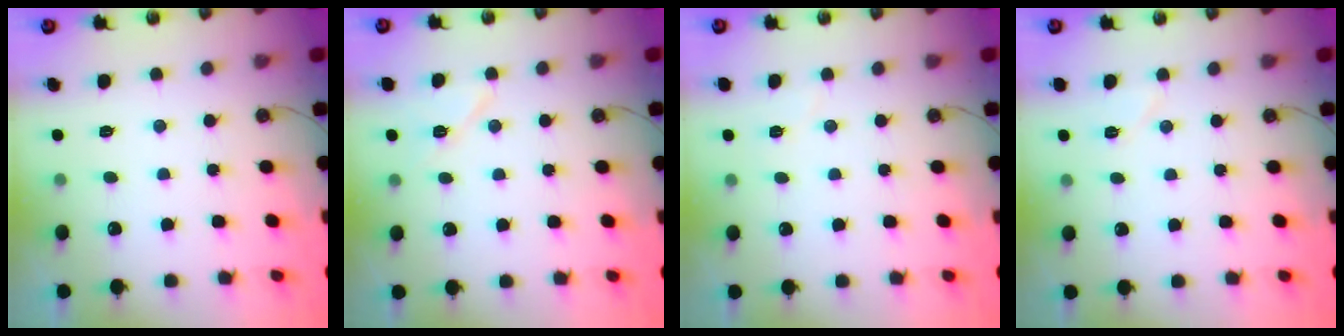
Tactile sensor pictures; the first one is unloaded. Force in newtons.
{"total": 7.5, "press": 7.3, "slide": 1.6}
{"total": 3.9, "press": 3.1, "slide": 2.3}
{"total": 5.8, "press": 5.5, "slide": 2.1}